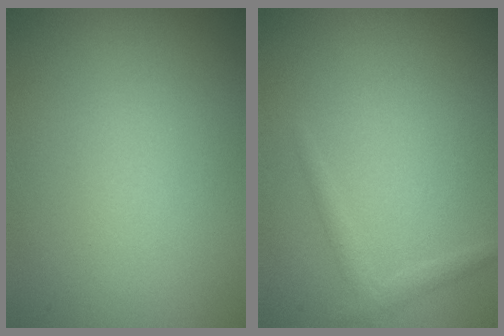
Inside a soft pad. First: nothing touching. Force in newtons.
{"total": 1.2, "press": 1.2, "slide": 0.1}